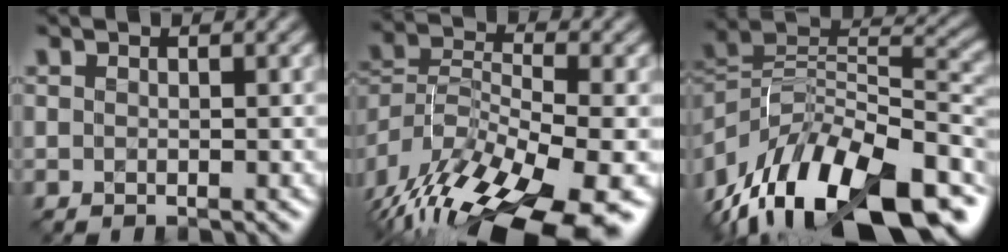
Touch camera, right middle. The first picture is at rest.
{"total": 13.9, "force": [-9.1, 4.3, 9.6], "torque": [-0.185, -0.001, -0.147]}
{"total": 17.0, "force": [-9.6, 7.7, 11.7], "torque": [-0.215, 0.005, -0.161]}